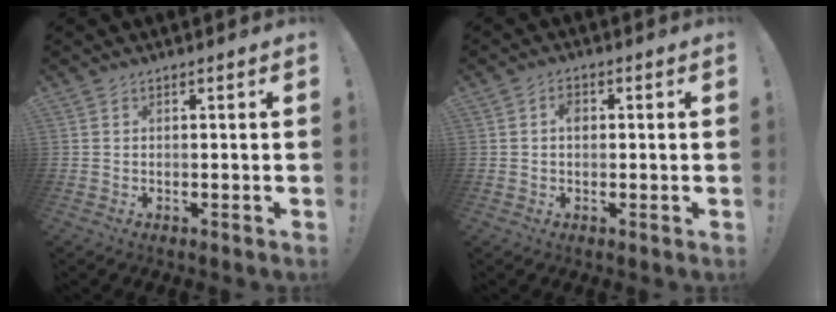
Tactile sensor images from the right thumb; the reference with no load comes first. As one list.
[{"total": 2.7, "force": [0.3, 1.9, 1.8], "torque": [-0.024, 0.003, 0.001]}]